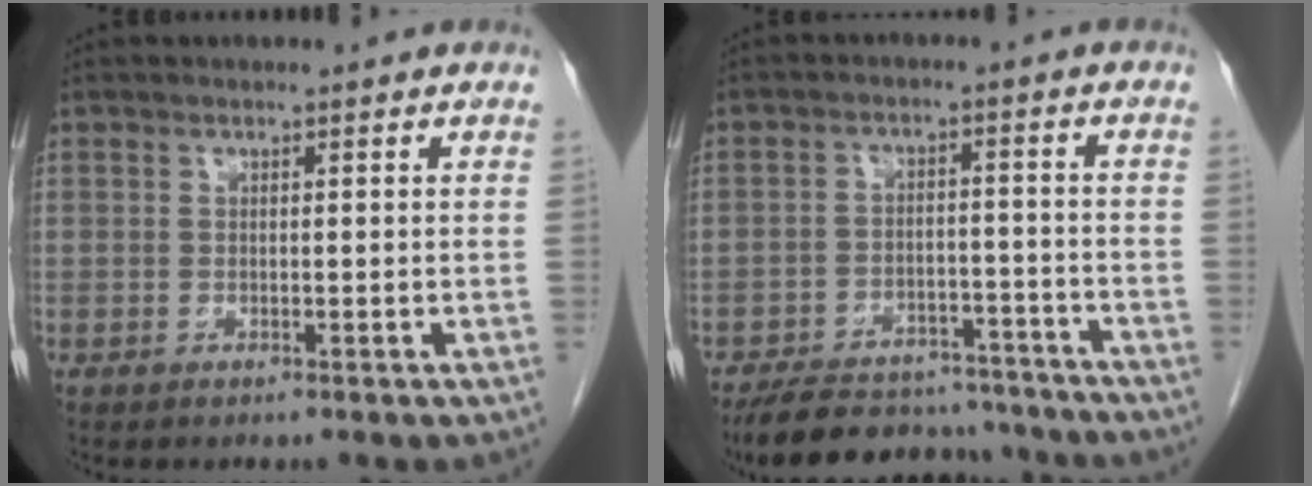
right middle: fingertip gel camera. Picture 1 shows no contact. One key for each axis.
{"total": 14.9, "fx": -13.4, "fy": 4.8, "fz": 4.4, "tx": -0.072, "ty": 0.009, "tz": -0.187}